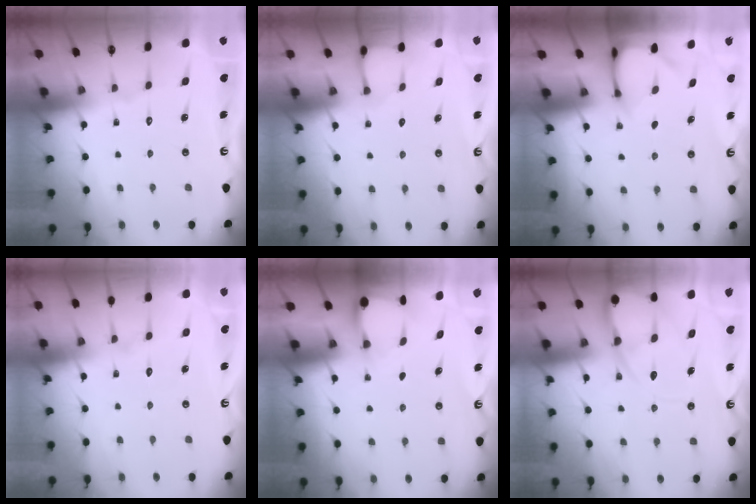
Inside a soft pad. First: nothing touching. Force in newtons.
{"total": 2.1, "press": 2.1, "slide": 0.2}
{"total": 3.4, "press": 3.4, "slide": 0.3}
{"total": 4.3, "press": 4.3, "slide": 0.4}
{"total": 3.4, "press": 3.3, "slide": 0.4}
{"total": 12.2, "press": 12.1, "slide": 1.2}